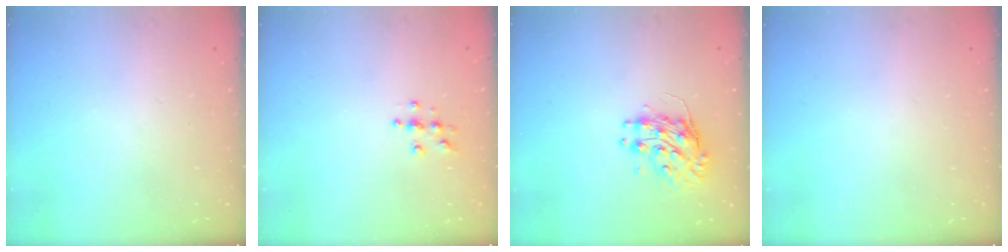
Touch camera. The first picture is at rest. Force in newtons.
{"total": 3.9, "press": 3.9, "slide": 0.3}
{"total": 9.0, "press": 9.0, "slide": 0.3}
{"total": 0.0}